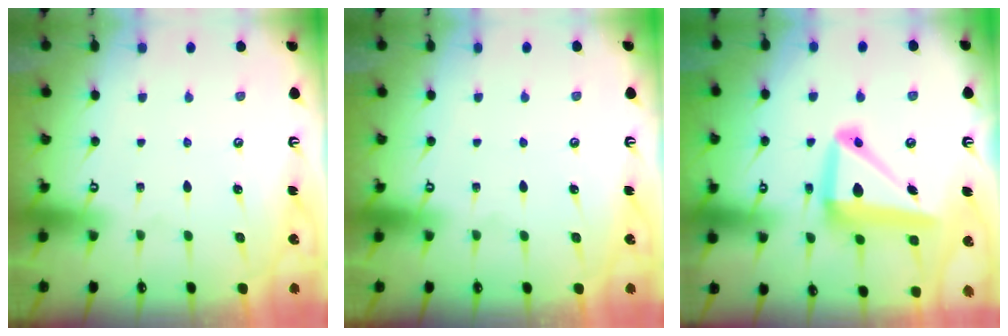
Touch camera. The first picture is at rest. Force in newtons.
{"total": 0.0}
{"total": 15.5, "press": 15.3, "slide": 2.2}